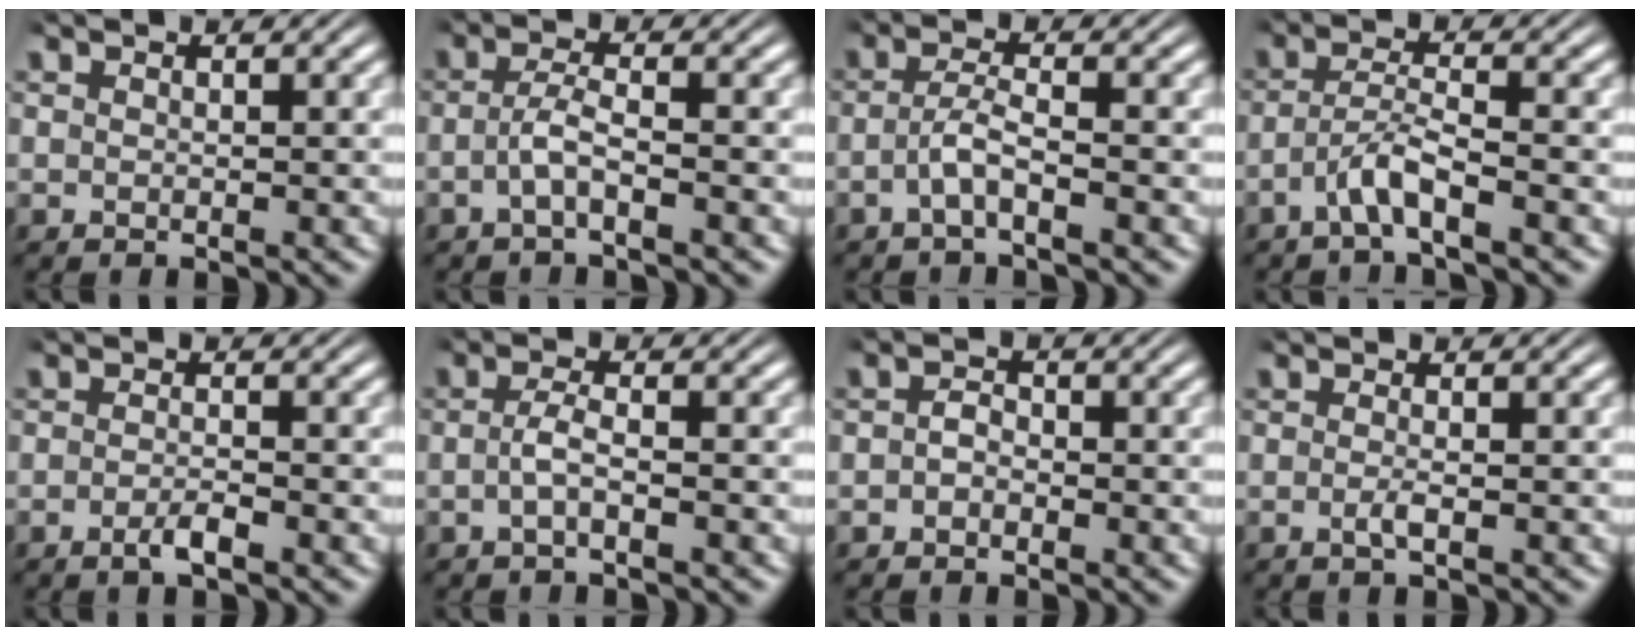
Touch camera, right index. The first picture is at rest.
{"total": 2.4, "force": [-1.6, 0.1, 1.8], "torque": [-0.040, -0.003, -0.027]}
{"total": 2.6, "force": [-1.8, 0.2, 1.8], "torque": [-0.040, -0.002, -0.032]}
{"total": 3.1, "force": [-2.1, 0.4, 2.2], "torque": [-0.041, -0.002, -0.039]}
{"total": 1.6, "force": [-1.2, 0.3, 1.1], "torque": [-0.019, -0.001, -0.026]}
{"total": 1.9, "force": [-1.1, -0.1, 1.6], "torque": [-0.035, -0.004, -0.018]}
{"total": 1.2, "force": [-0.7, 0.8, 0.6], "torque": [-0.014, -0.011, -0.010]}
{"total": 1.1, "force": [-0.7, 0.0, 0.8], "torque": [-0.019, -0.007, -0.011]}